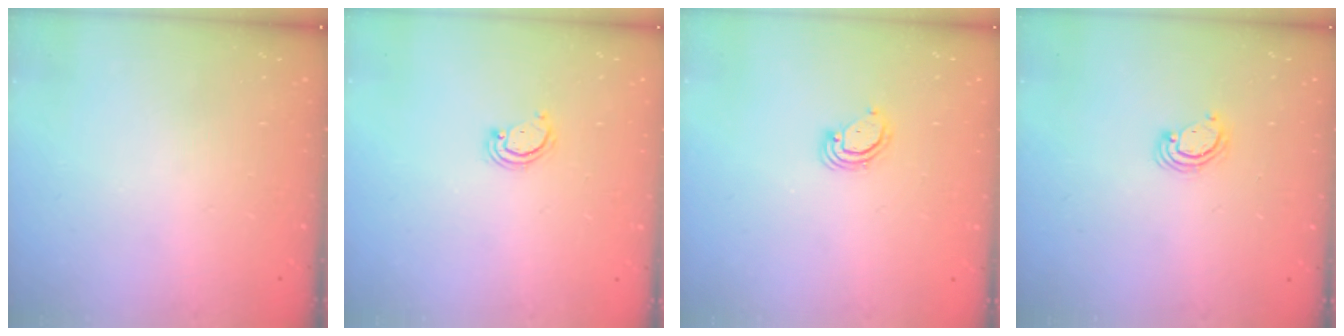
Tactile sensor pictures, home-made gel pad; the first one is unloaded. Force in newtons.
{"total": 2.6, "press": 2.6, "slide": 0.3}
{"total": 2.9, "press": 2.9, "slide": 0.2}
{"total": 3.4, "press": 3.4, "slide": 0.4}